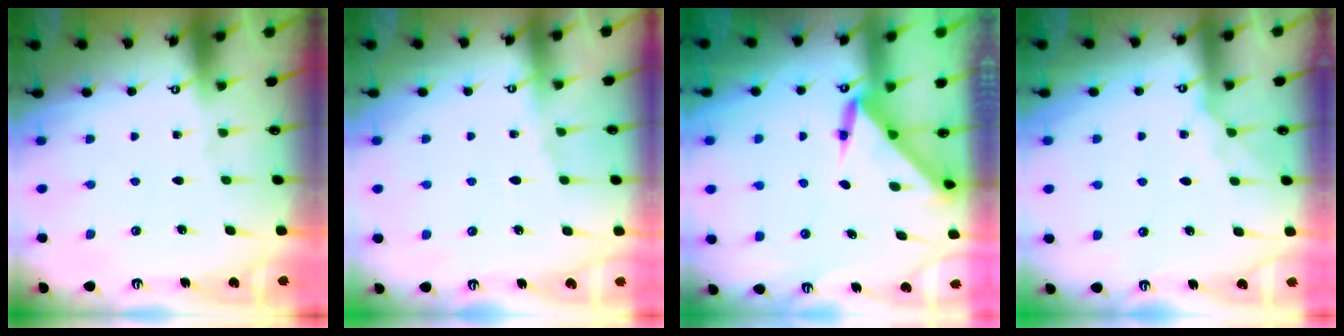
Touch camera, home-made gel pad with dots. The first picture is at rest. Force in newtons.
{"total": 4.3, "press": 4.2, "slide": 0.7}
{"total": 3.2, "press": 3.2, "slide": 0.0}
{"total": 5.7, "press": 5.6, "slide": 0.8}